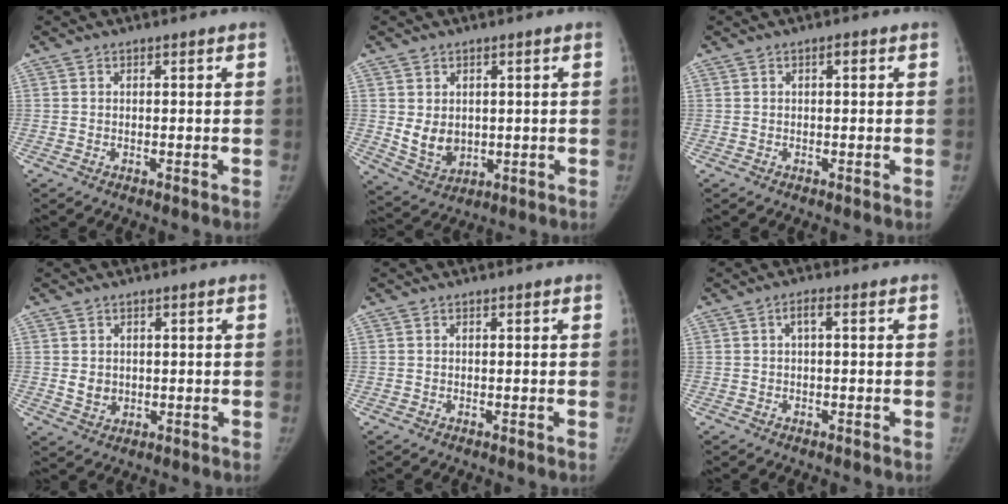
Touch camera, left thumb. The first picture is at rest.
{"total": 6.5, "force": [0.6, 5.2, 3.9], "torque": [-0.045, -0.017, 0.031]}
{"total": 0.9, "force": [0.2, 0.4, 0.7], "torque": [-0.007, 0.003, 0.000]}
{"total": 3.4, "force": [0.4, 3.0, 1.6], "torque": [-0.013, -0.005, 0.016]}
{"total": 0.0}
{"total": 1.8, "force": [0.2, 0.6, 1.7], "torque": [-0.032, 0.009, 0.002]}